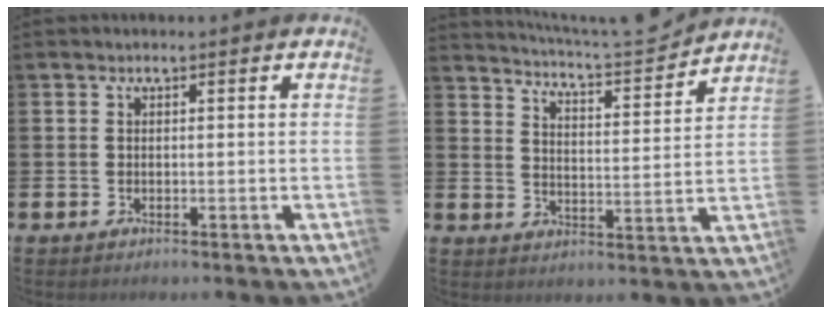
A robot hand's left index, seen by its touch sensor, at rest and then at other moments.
{"total": 5.8, "force": [5.8, 0.0, 0.9], "torque": [-0.030, -0.053, 0.095]}